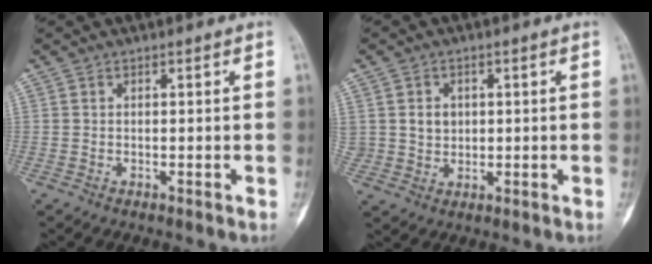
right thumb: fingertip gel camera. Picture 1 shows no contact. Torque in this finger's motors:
{"motor_torque": [0.58, 0.43, 0.39, 0.32, 0.03]}